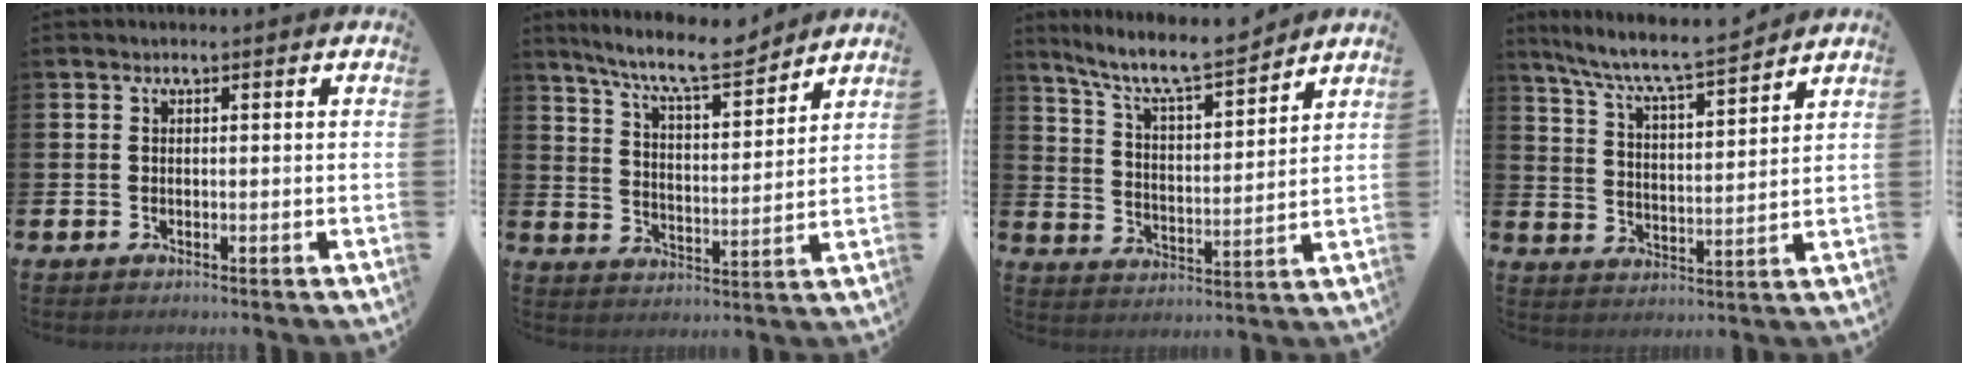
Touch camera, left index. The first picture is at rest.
{"total": 9.6, "force": [8.7, 1.3, 3.9], "torque": [-0.101, -0.048, 0.155]}
{"total": 9.0, "force": [8.1, 1.3, 3.5], "torque": [-0.097, -0.050, 0.141]}
{"total": 7.7, "force": [7.2, 0.3, 2.6], "torque": [-0.085, -0.053, 0.124]}